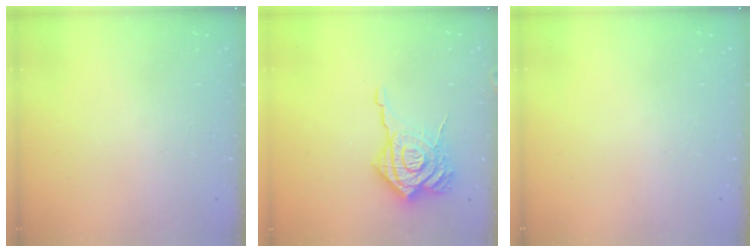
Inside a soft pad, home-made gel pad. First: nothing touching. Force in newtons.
{"total": 19.3, "press": 19.2, "slide": 2.0}
{"total": 0.0}